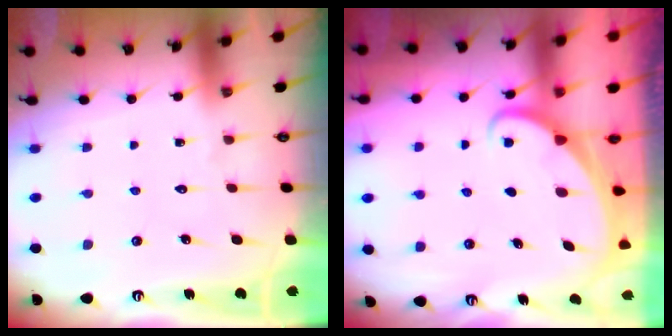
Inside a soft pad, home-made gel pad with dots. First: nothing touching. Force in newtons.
{"total": 1.6, "press": 1.6, "slide": 0.0}